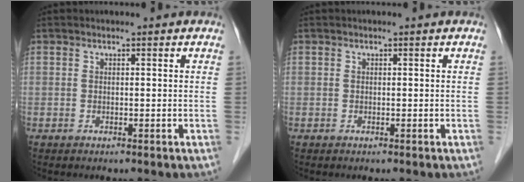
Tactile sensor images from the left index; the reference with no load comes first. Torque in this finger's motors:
{"motor_torque": [0.00, 0.00, 0.00, 0.00]}